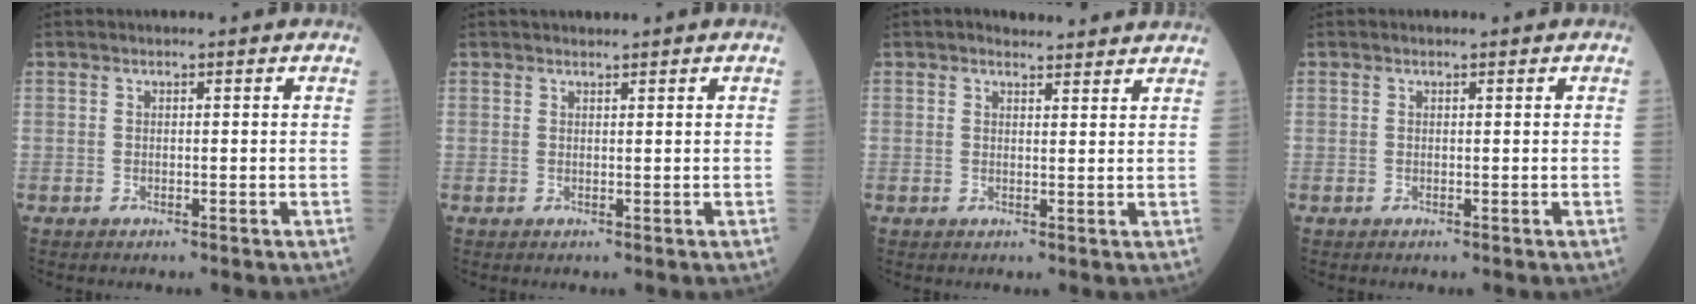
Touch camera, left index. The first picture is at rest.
{"total": 1.1, "force": [1.1, -0.2, 0.2], "torque": [0.001, 0.010, 0.023]}
{"total": 4.5, "force": [4.3, 1.0, 0.9], "torque": [-0.011, 0.007, 0.045]}
{"total": 0.0}